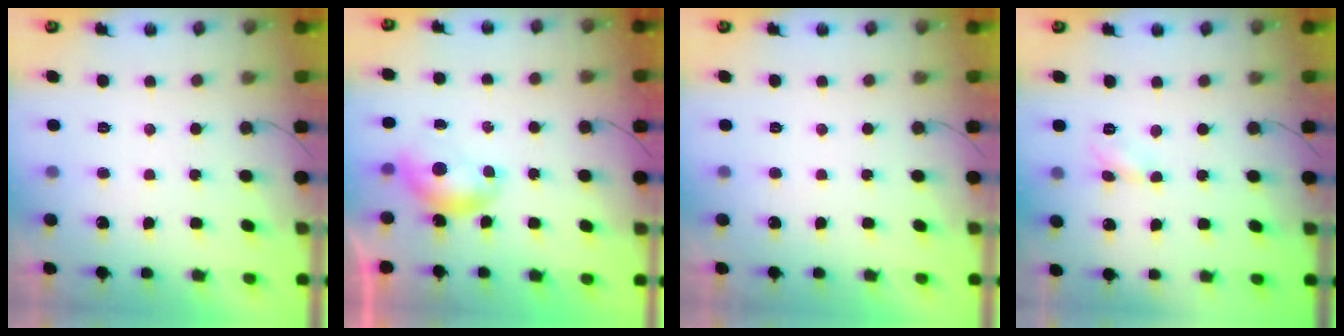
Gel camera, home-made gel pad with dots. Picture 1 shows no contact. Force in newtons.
{"total": 6.2, "press": 6.2, "slide": 0.7}
{"total": 0.0}
{"total": 3.6, "press": 3.6, "slide": 0.4}